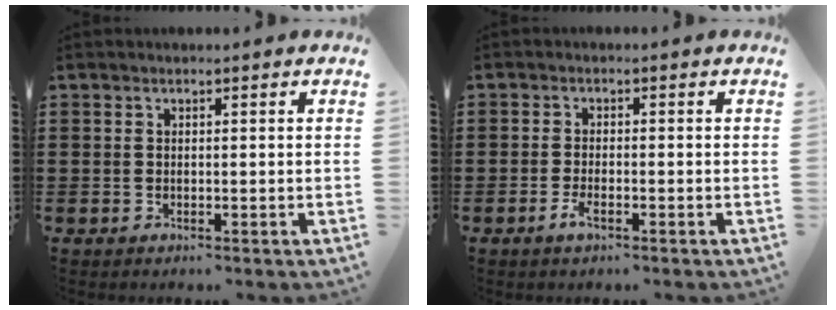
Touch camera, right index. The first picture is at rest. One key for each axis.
{"total": 2.4, "fx": -1.3, "fy": 0.5, "fz": 1.9, "tx": -0.049, "ty": -0.009, "tz": -0.027}